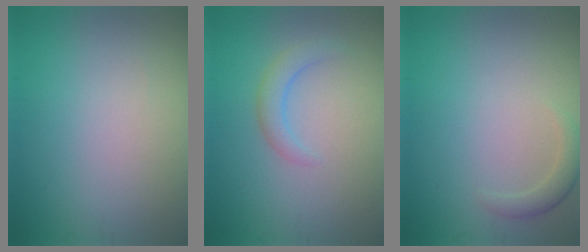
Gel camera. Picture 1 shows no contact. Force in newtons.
{"total": 1.9, "press": 1.9, "slide": 0.3}
{"total": 1.6, "press": 1.6, "slide": 0.1}